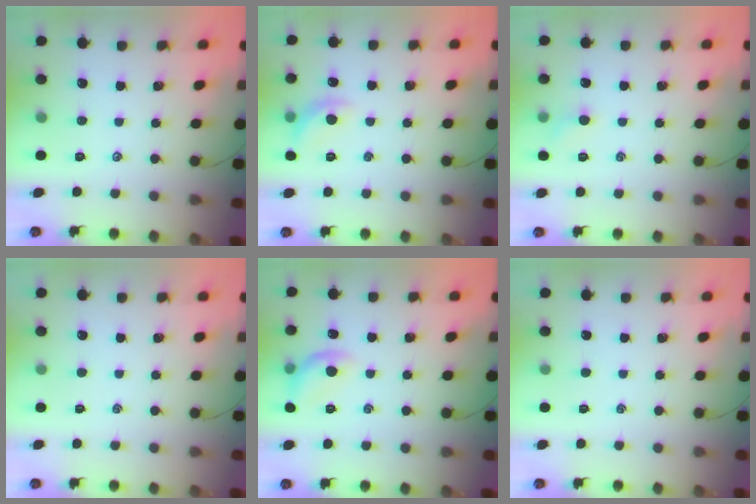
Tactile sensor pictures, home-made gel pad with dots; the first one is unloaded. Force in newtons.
{"total": 7.6, "press": 7.4, "slide": 1.6}
{"total": 4.7, "press": 4.5, "slide": 1.5}
{"total": 0.0}
{"total": 9.1, "press": 9.1, "slide": 0.8}
{"total": 0.0}